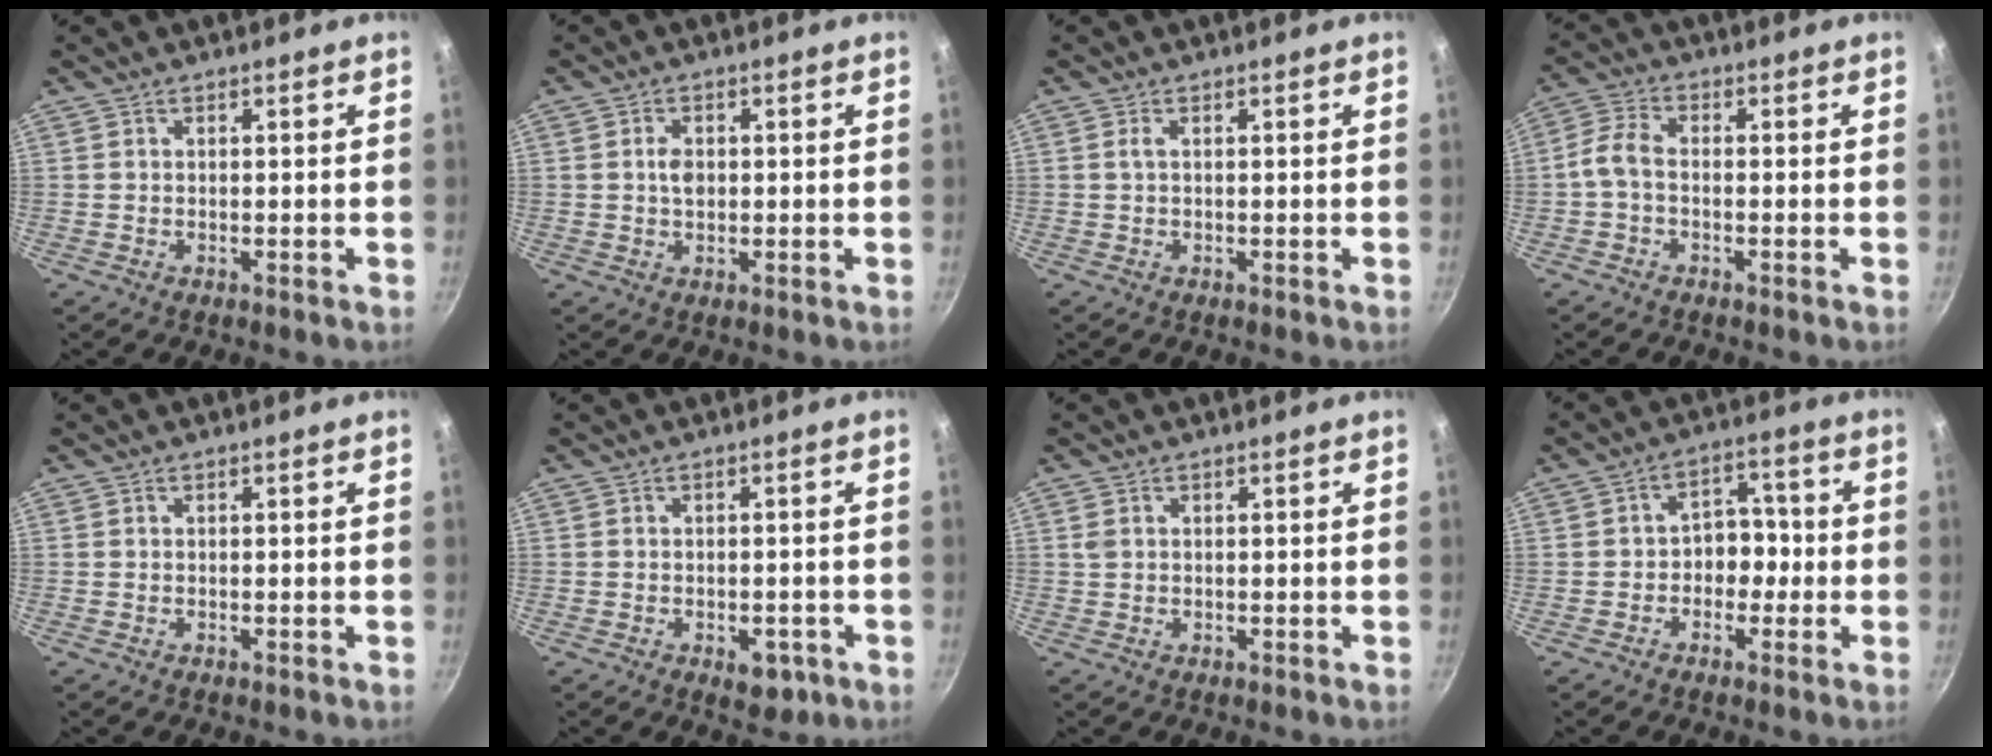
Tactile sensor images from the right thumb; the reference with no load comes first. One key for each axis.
{"total": 2.8, "fx": 0.2, "fy": 1.9, "fz": 2.0, "tx": -0.029, "ty": 0.002, "tz": 0.003}
{"total": 0.7, "fx": 0.1, "fy": 0.2, "fz": 0.7, "tx": -0.020, "ty": 0.001, "tz": 0.002}
{"total": 5.1, "fx": -0.9, "fy": 2.9, "fz": 4.0, "tx": -0.086, "ty": 0.017, "tz": -0.028}
{"total": 0.0}
{"total": 3.9, "fx": -1.8, "fy": 2.3, "fz": 2.7, "tx": -0.021, "ty": 0.009, "tz": -0.017}
{"total": 1.2, "fx": 0.4, "fy": 0.9, "fz": 0.7, "tx": -0.016, "ty": 0.002, "tz": 0.011}
{"total": 6.6, "fx": -1.1, "fy": 5.0, "fz": 4.2, "tx": -0.024, "ty": 0.029, "tz": -0.029}